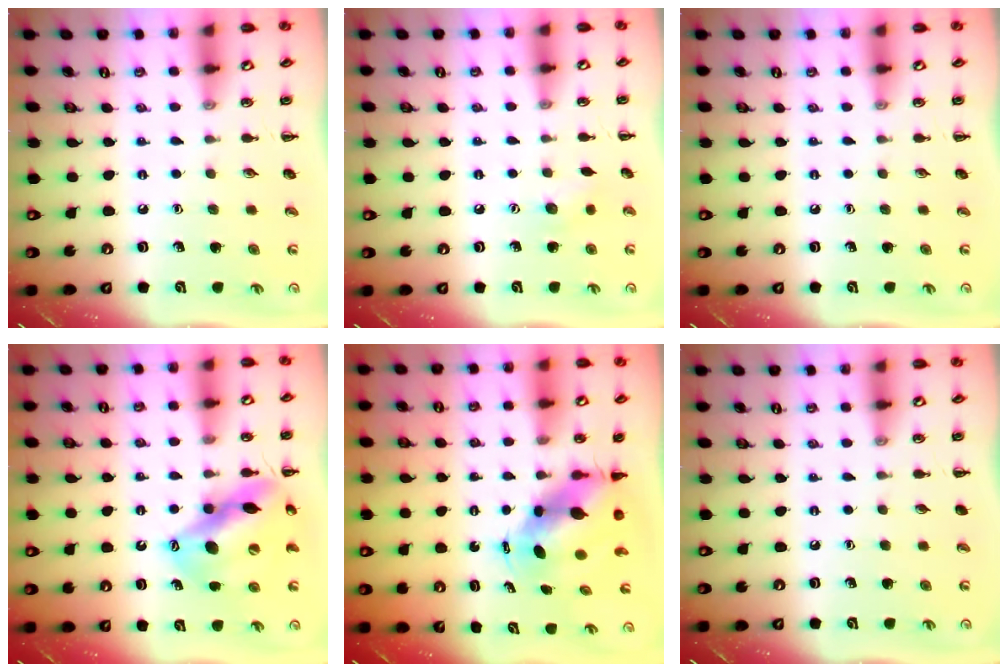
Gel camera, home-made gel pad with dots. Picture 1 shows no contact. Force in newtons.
{"total": 6.2, "press": 6.0, "slide": 1.6}
{"total": 0.0}
{"total": 14.2, "press": 13.7, "slide": 3.6}
{"total": 5.8, "press": 5.6, "slide": 1.4}
{"total": 0.0}